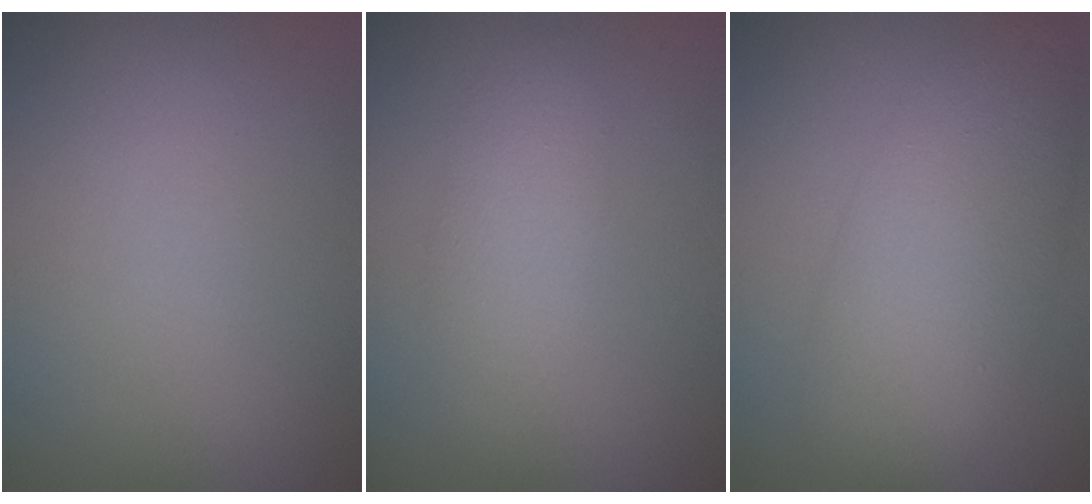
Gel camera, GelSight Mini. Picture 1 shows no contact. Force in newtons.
{"total": 3.0, "press": 3.0, "slide": 0.1}
{"total": 7.6, "press": 7.6, "slide": 0.1}